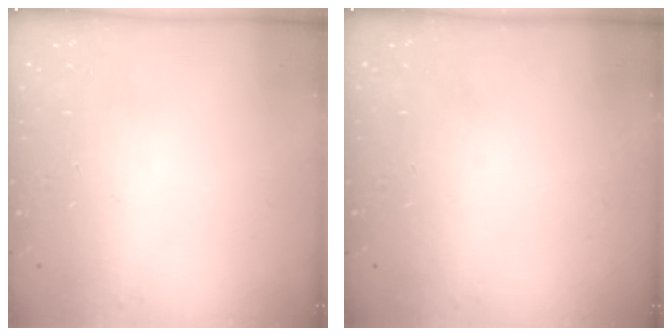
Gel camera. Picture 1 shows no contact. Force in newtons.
{"total": 0.0}